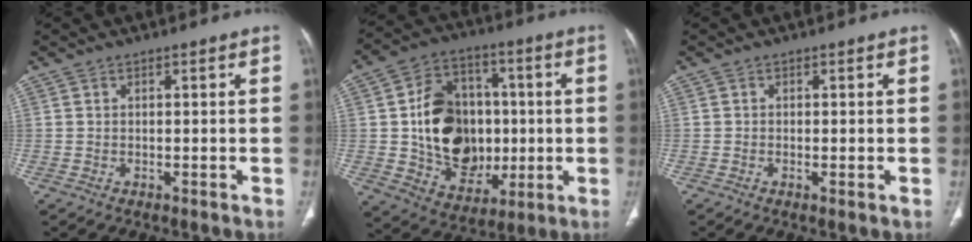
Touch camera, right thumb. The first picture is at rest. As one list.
[{"total": 20.1, "force": [-0.4, 15.2, 13.0], "torque": [-0.170, 0.014, 0.010]}, {"total": 1.0, "force": [-0.2, 0.2, 0.9], "torque": [-0.024, -0.004, -0.006]}]